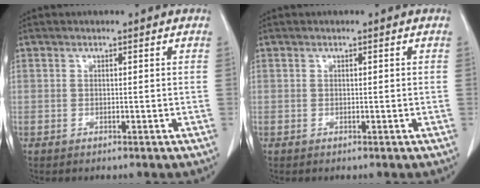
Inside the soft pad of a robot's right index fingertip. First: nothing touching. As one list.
[{"total": 0.0}]